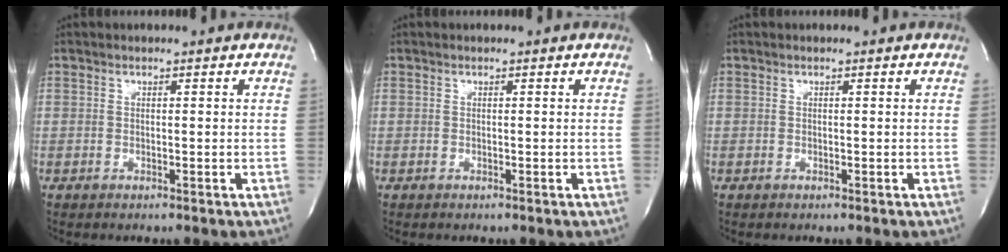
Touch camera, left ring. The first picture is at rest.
{"total": 0.0}
{"total": 0.0}